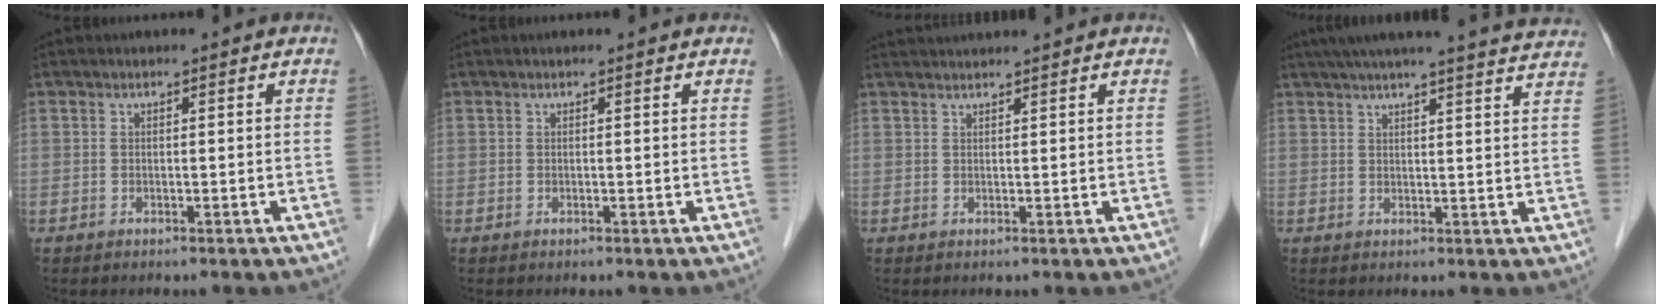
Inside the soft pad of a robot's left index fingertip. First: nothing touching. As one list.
[{"total": 1.4, "force": [1.3, 0.1, 0.3], "torque": [-0.009, 0.012, 0.016]}, {"total": 3.8, "force": [3.7, -0.4, 0.8], "torque": [-0.011, 0.027, 0.059]}, {"total": 23.1, "force": [21.1, 0.9, 9.4], "torque": [-0.145, -0.002, 0.260]}]